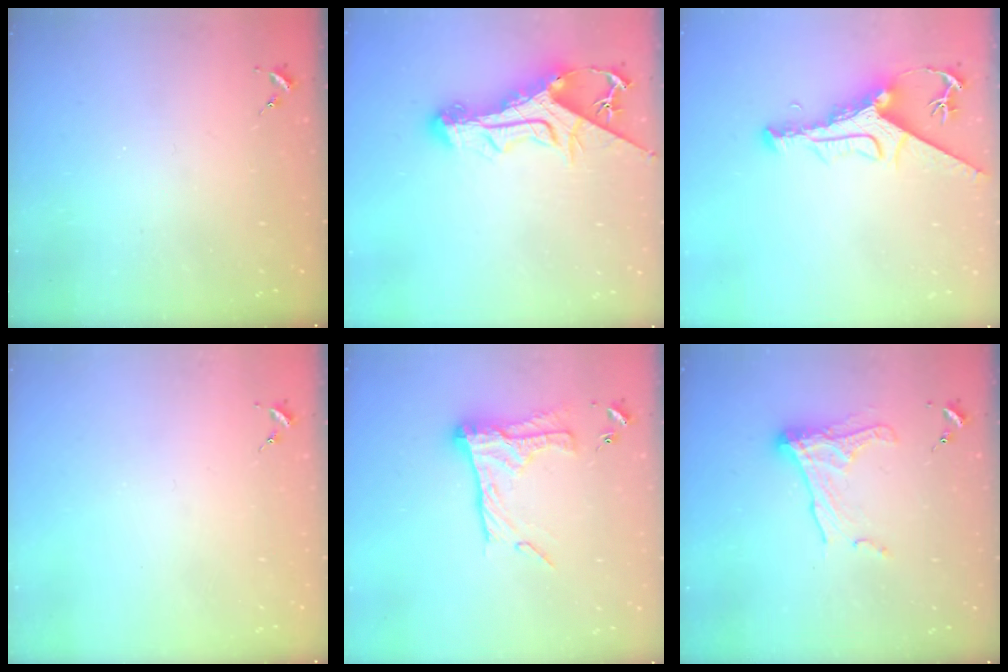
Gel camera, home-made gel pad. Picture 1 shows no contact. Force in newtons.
{"total": 14.6, "press": 14.5, "slide": 1.8}
{"total": 12.9, "press": 12.8, "slide": 1.4}
{"total": 0.0}
{"total": 16.9, "press": 16.8, "slide": 1.5}
{"total": 11.9, "press": 11.9, "slide": 0.9}